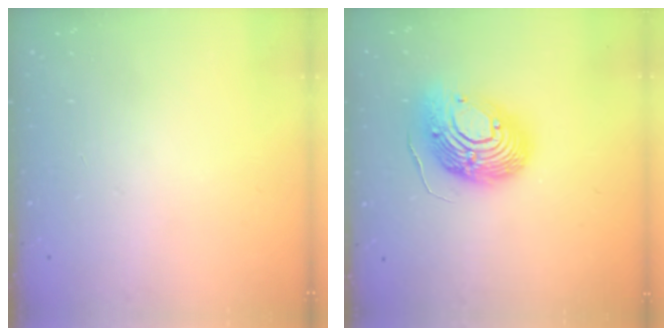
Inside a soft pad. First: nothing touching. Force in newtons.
{"total": 16.9, "press": 16.8, "slide": 1.6}